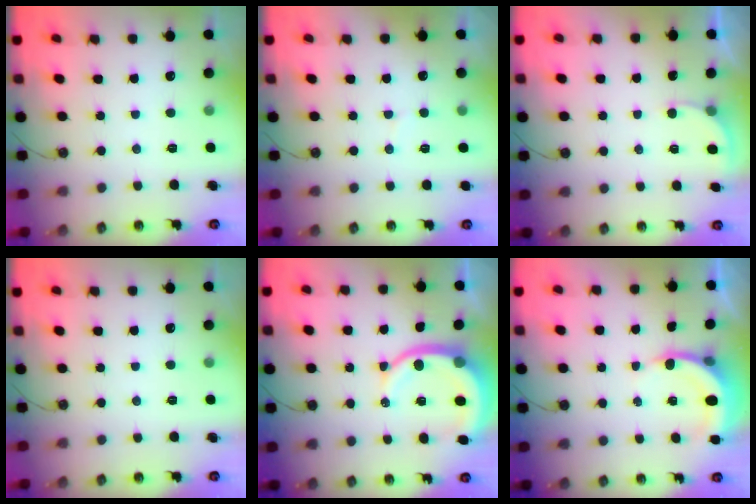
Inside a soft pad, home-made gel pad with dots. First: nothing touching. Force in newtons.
{"total": 2.7, "press": 2.4, "slide": 1.2}
{"total": 2.4, "press": 2.4, "slide": 0.2}
{"total": 0.0}
{"total": 10.6, "press": 10.5, "slide": 1.2}
{"total": 6.1, "press": 6.1, "slide": 0.8}